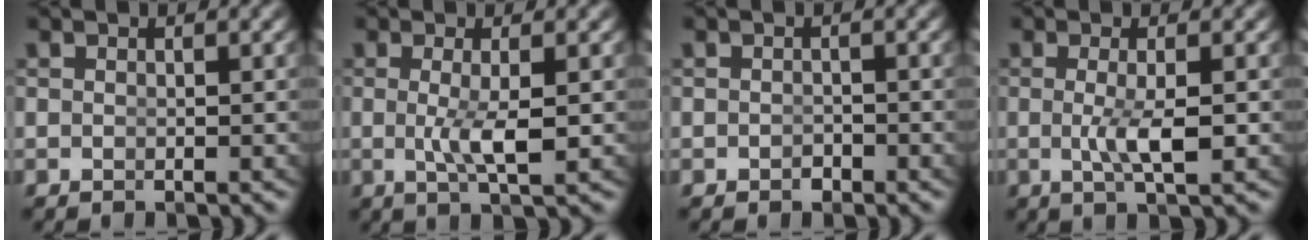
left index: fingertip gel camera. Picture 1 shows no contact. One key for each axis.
{"total": 3.0, "fx": -0.3, "fy": 0.0, "fz": 3.0, "tx": -0.061, "ty": -0.017, "tz": 0.006}
{"total": 0.7, "fx": -0.7, "fy": 0.0, "fz": -0.1, "tx": 0.003, "ty": -0.008, "tz": -0.005}
{"total": 2.9, "fx": -0.5, "fy": 0.0, "fz": 2.9, "tx": -0.058, "ty": -0.013, "tz": 0.000}